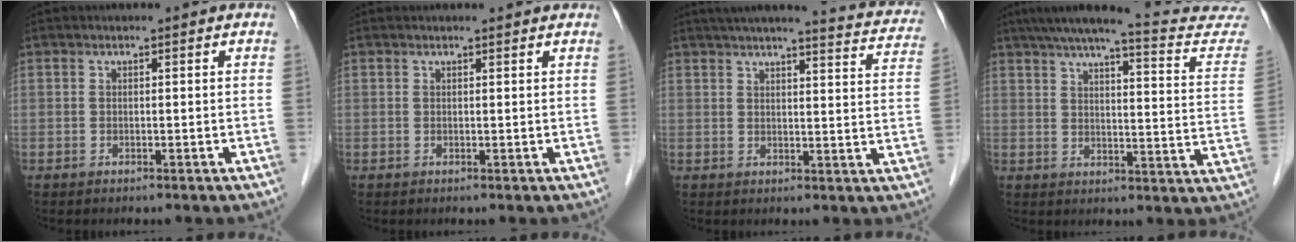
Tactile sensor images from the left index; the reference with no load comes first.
{"total": 2.2, "force": [2.2, 0.2, 0.4], "torque": [-0.012, 0.009, 0.022]}
{"total": 15.9, "force": [13.9, 1.9, 7.5], "torque": [-0.094, -0.008, 0.154]}
{"total": 22.5, "force": [20.6, 1.2, 9.1], "torque": [-0.123, -0.053, 0.242]}